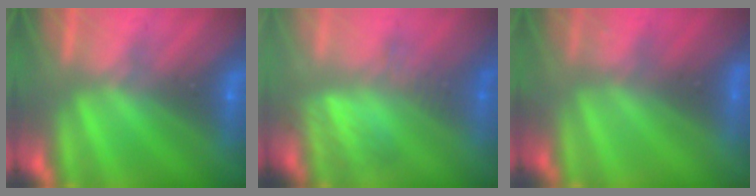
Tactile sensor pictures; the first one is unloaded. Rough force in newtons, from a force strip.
{"total": 2.8}
{"total": 7.0}